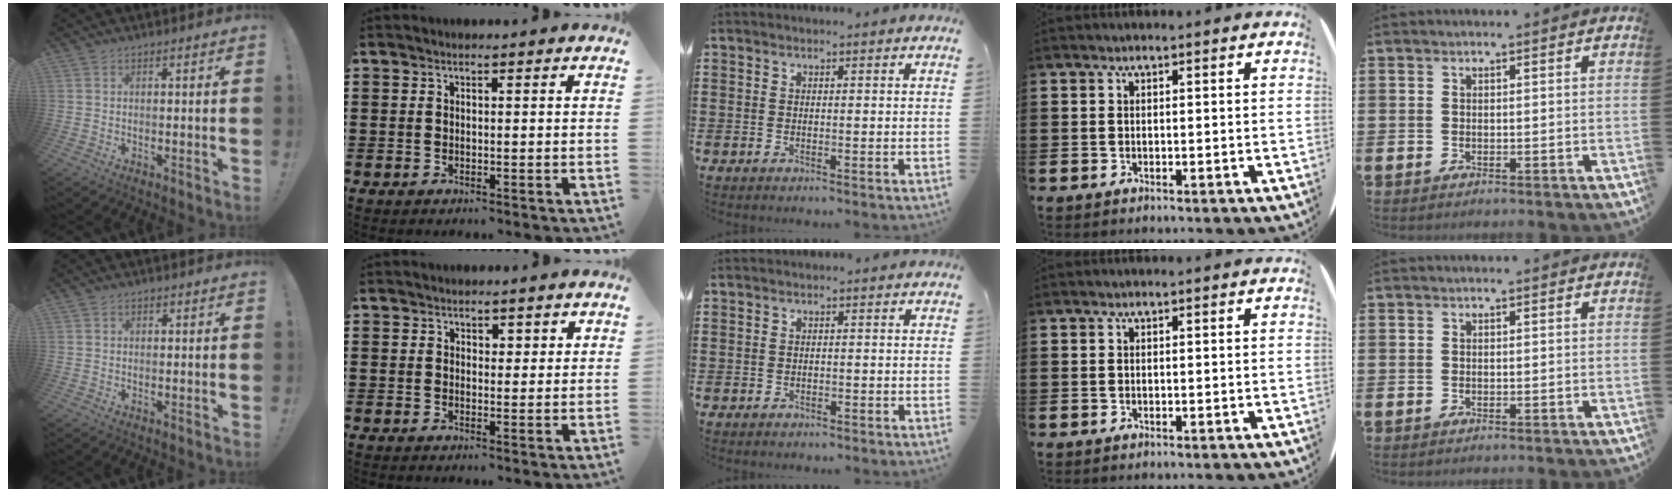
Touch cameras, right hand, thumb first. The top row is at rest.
{"thumb": {"total": 0.5, "force": [0.2, 0.5, 0.1], "torque": [0.000, 0.001, 0.003]}, "index": {"total": 1.6, "force": [1.2, 1.0, 0.3], "torque": [0.000, 0.002, 0.022]}, "middle": {"total": 0.8, "force": [-0.7, 0.4, 0.0], "torque": [-0.003, 0.001, -0.017]}}